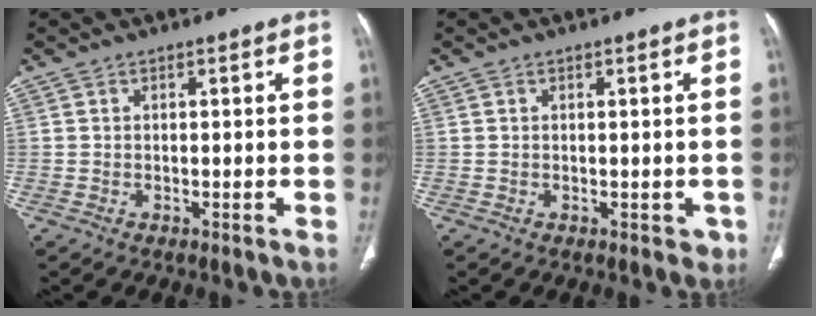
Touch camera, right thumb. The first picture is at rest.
{"total": 1.5, "force": [0.0, 1.2, 1.0], "torque": [-0.003, 0.000, 0.005]}